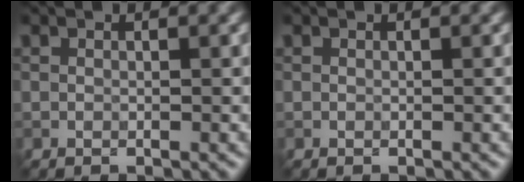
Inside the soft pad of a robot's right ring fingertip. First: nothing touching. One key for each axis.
{"total": 0.0}